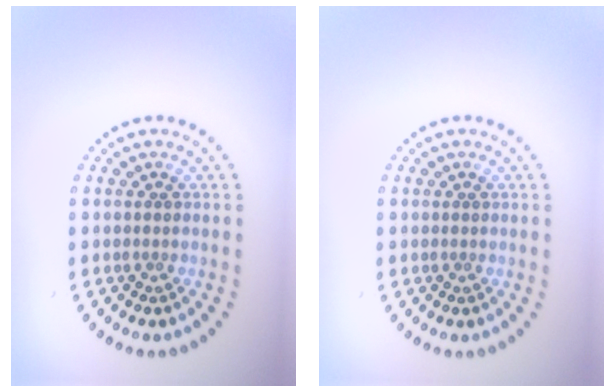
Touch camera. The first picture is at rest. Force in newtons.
{"total": 0.0}